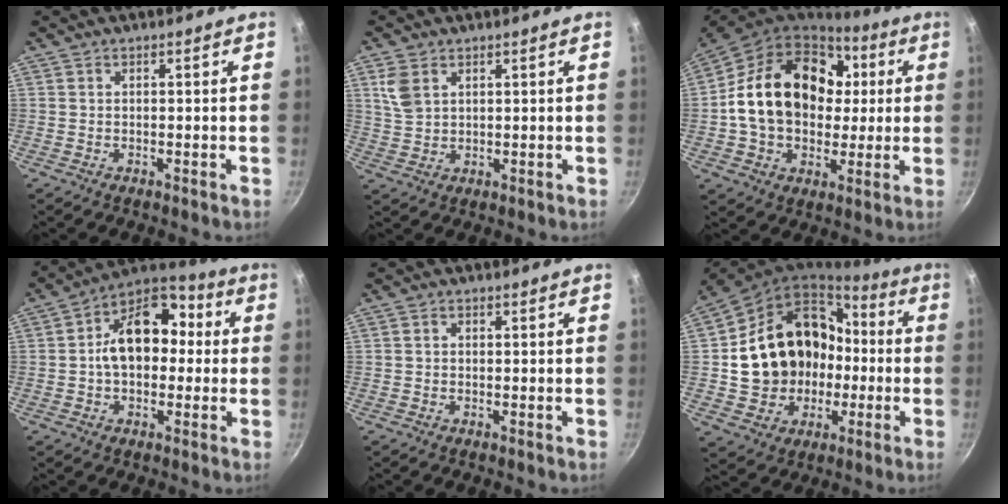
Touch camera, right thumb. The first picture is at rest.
{"total": 5.1, "force": [2.3, 3.4, 3.0], "torque": [-0.061, -0.004, 0.053]}
{"total": 24.1, "force": [3.2, 18.0, 15.7], "torque": [-0.253, 0.027, 0.054]}
{"total": 15.4, "force": [1.0, 10.9, 10.9], "torque": [-0.121, 0.042, -0.005]}
{"total": 0.8, "force": [0.0, 0.7, 0.4], "torque": [-0.005, 0.005, 0.000]}
{"total": 22.3, "force": [-0.9, 18.8, 12.0], "torque": [-0.184, 0.054, 0.007]}